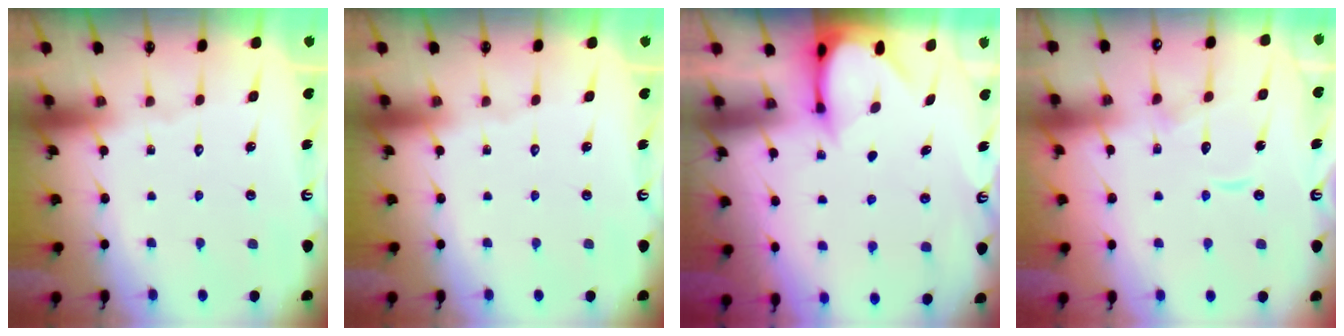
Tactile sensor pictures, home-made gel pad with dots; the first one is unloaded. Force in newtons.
{"total": 0.0}
{"total": 3.3, "press": 3.3, "slide": 0.3}
{"total": 9.4, "press": 9.4, "slide": 1.0}